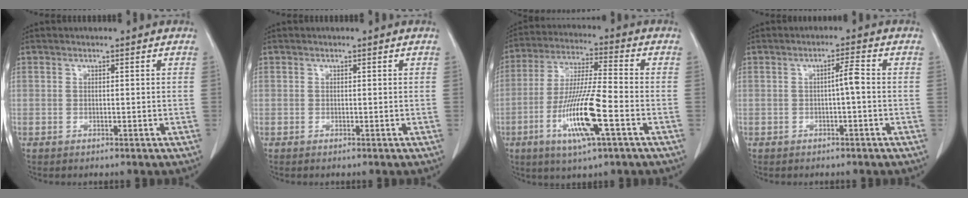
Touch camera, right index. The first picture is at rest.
{"total": 0.0}
{"total": 13.4, "force": [-4.8, 0.7, 12.5], "torque": [-0.247, -0.016, -0.089]}
{"total": 2.4, "force": [-0.3, 0.0, 2.4], "torque": [-0.038, 0.004, -0.006]}